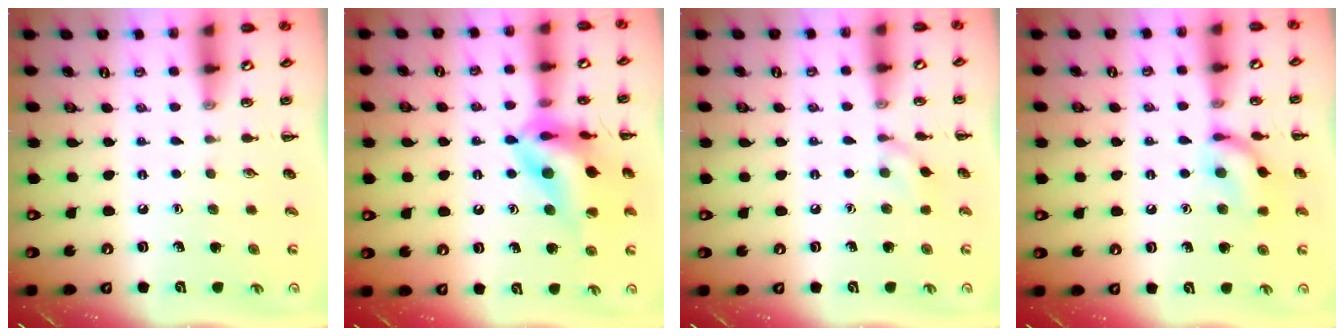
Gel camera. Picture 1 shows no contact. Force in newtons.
{"total": 16.1, "press": 15.8, "slide": 3.1}
{"total": 6.6, "press": 6.4, "slide": 1.8}
{"total": 11.4, "press": 11.3, "slide": 0.9}